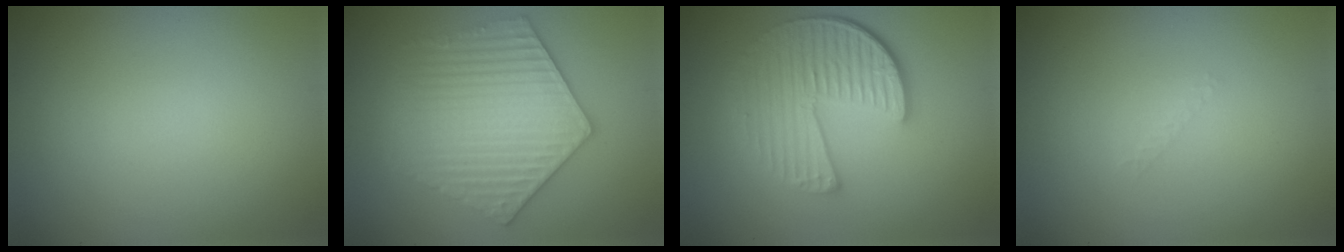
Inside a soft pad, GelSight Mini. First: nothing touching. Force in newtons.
{"total": 6.1, "press": 6.1, "slide": 0.9}
{"total": 6.1, "press": 4.4, "slide": 4.2}
{"total": 0.6, "press": 0.6, "slide": 0.1}